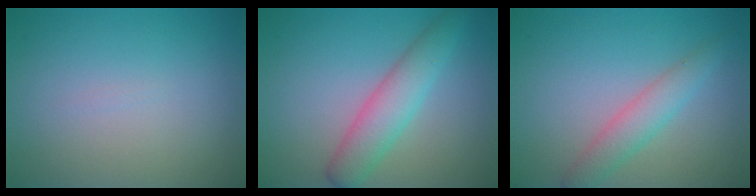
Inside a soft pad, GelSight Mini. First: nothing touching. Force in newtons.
{"total": 4.1, "press": 4.1, "slide": 0.2}
{"total": 2.8, "press": 2.8, "slide": 0.1}